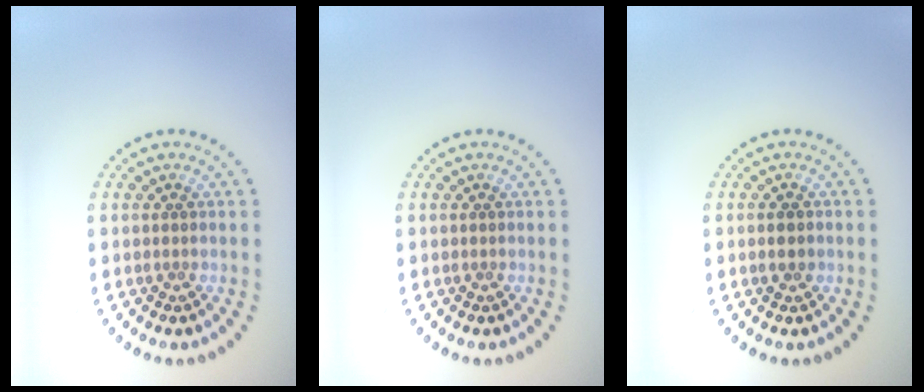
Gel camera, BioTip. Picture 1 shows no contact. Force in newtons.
{"total": 0.0}
{"total": 1.3, "press": 1.3, "slide": 0.3}